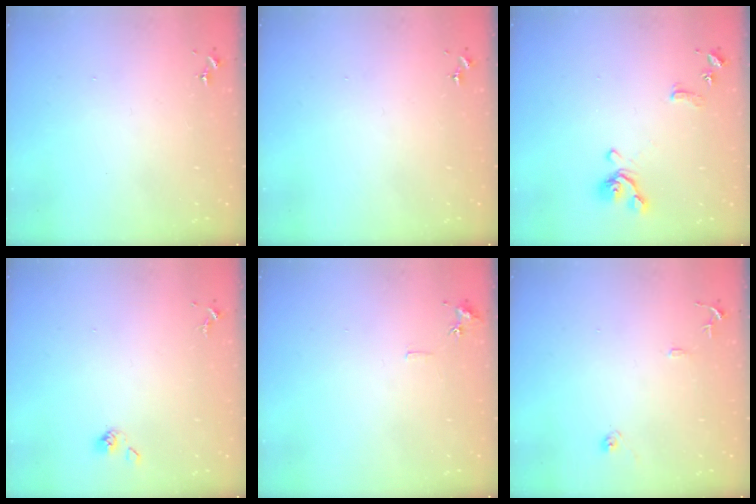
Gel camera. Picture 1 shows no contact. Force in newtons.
{"total": 0.0}
{"total": 11.3, "press": 11.2, "slide": 1.3}
{"total": 3.6, "press": 3.4, "slide": 1.3}
{"total": 5.6, "press": 5.6, "slide": 0.7}
{"total": 9.1, "press": 9.1, "slide": 0.8}